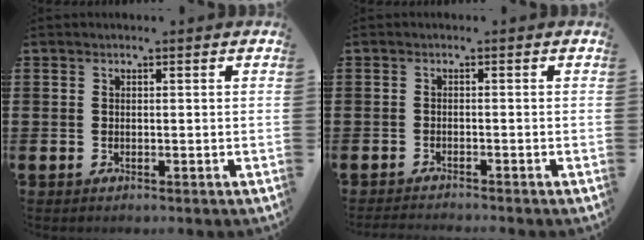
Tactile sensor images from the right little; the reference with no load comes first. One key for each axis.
{"total": 1.0, "fx": -1.0, "fy": -0.1, "fz": 0.2, "tx": -0.003, "ty": -0.002, "tz": -0.020}